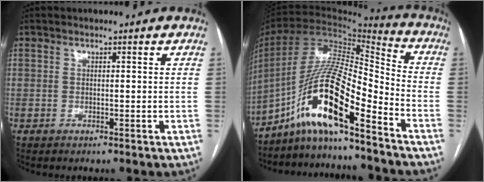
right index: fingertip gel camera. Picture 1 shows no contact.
{"total": 15.5, "force": [-9.8, 1.7, 11.9], "torque": [-0.225, 0.012, -0.177]}